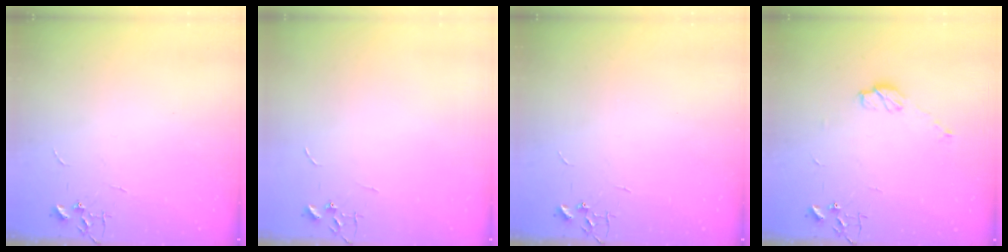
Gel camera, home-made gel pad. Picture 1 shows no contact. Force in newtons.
{"total": 0.0}
{"total": 0.0}
{"total": 6.7, "press": 6.7, "slide": 0.3}